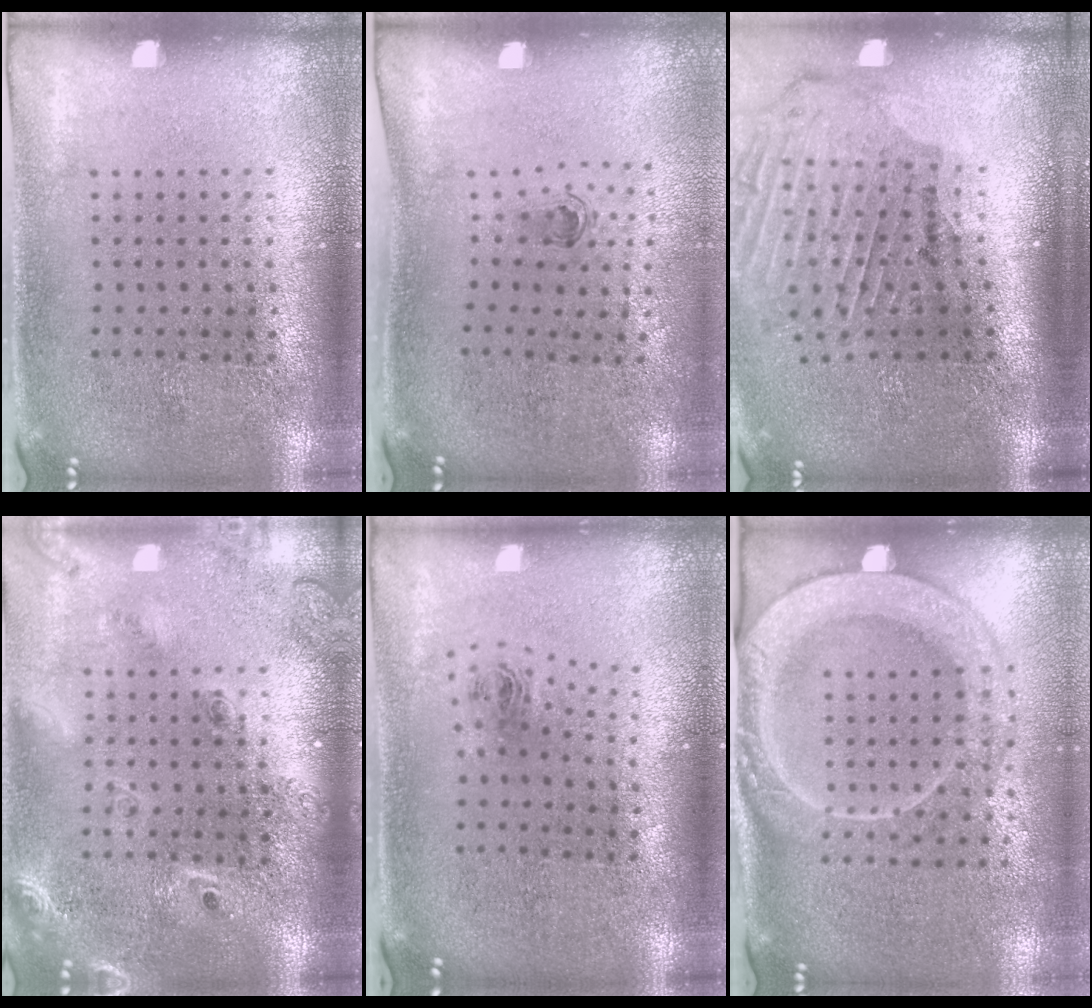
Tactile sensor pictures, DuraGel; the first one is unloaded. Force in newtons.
{"total": 0.6, "press": 0.4, "slide": 0.5}
{"total": 2.1, "press": 1.9, "slide": 0.8}
{"total": 2.3, "press": 1.8, "slide": 1.3}
{"total": 0.9, "press": 0.3, "slide": 0.8}
{"total": 2.3, "press": 2.2, "slide": 0.9}